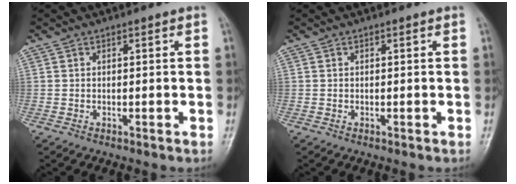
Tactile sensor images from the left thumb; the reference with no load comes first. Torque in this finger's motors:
{"motor_torque": [0.00, 0.00, 0.00, 0.00, 0.00]}